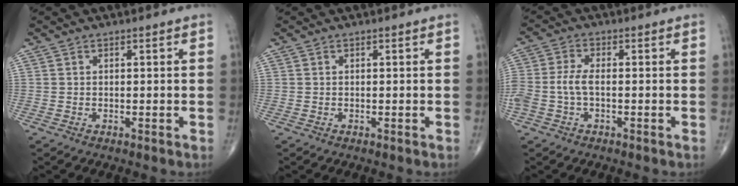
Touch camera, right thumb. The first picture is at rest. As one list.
[{"total": 0.0}, {"total": 5.3, "force": [-0.9, 2.7, 4.5], "torque": [-0.120, 0.014, -0.019]}]